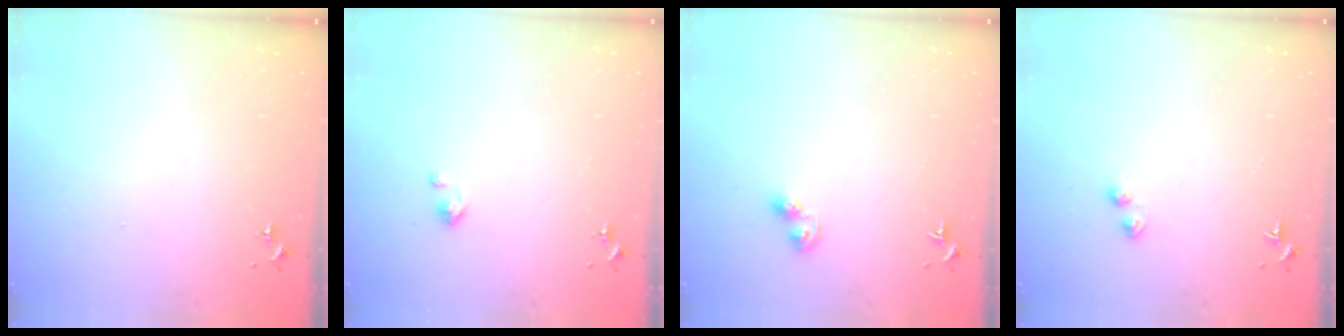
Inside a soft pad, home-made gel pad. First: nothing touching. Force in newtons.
{"total": 2.6, "press": 2.6, "slide": 0.4}
{"total": 6.2, "press": 6.2, "slide": 0.4}
{"total": 3.2, "press": 3.1, "slide": 0.9}